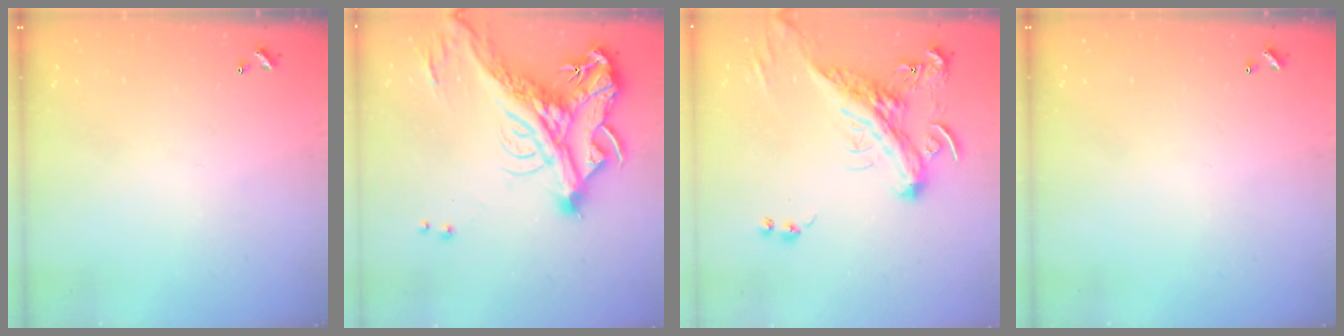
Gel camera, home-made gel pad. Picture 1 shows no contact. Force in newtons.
{"total": 12.9, "press": 12.6, "slide": 3.0}
{"total": 4.8, "press": 4.4, "slide": 1.9}
{"total": 0.0}